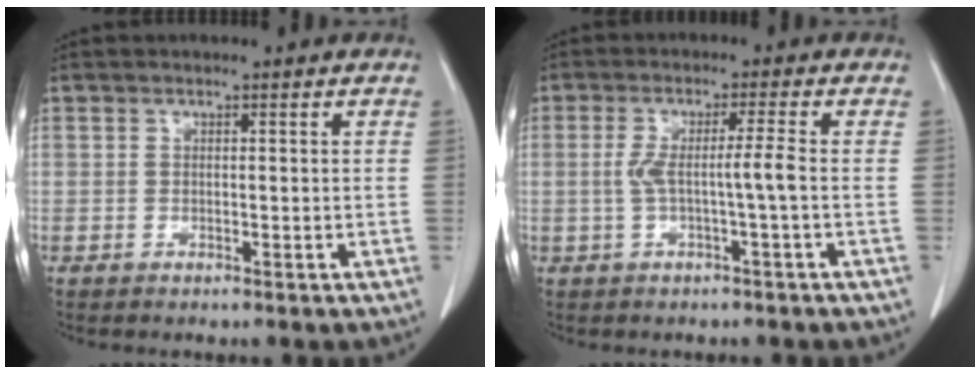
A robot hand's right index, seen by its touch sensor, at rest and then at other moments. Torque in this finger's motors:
{"motor_torque": [0.86, -0.28, 0.43, 0.13]}